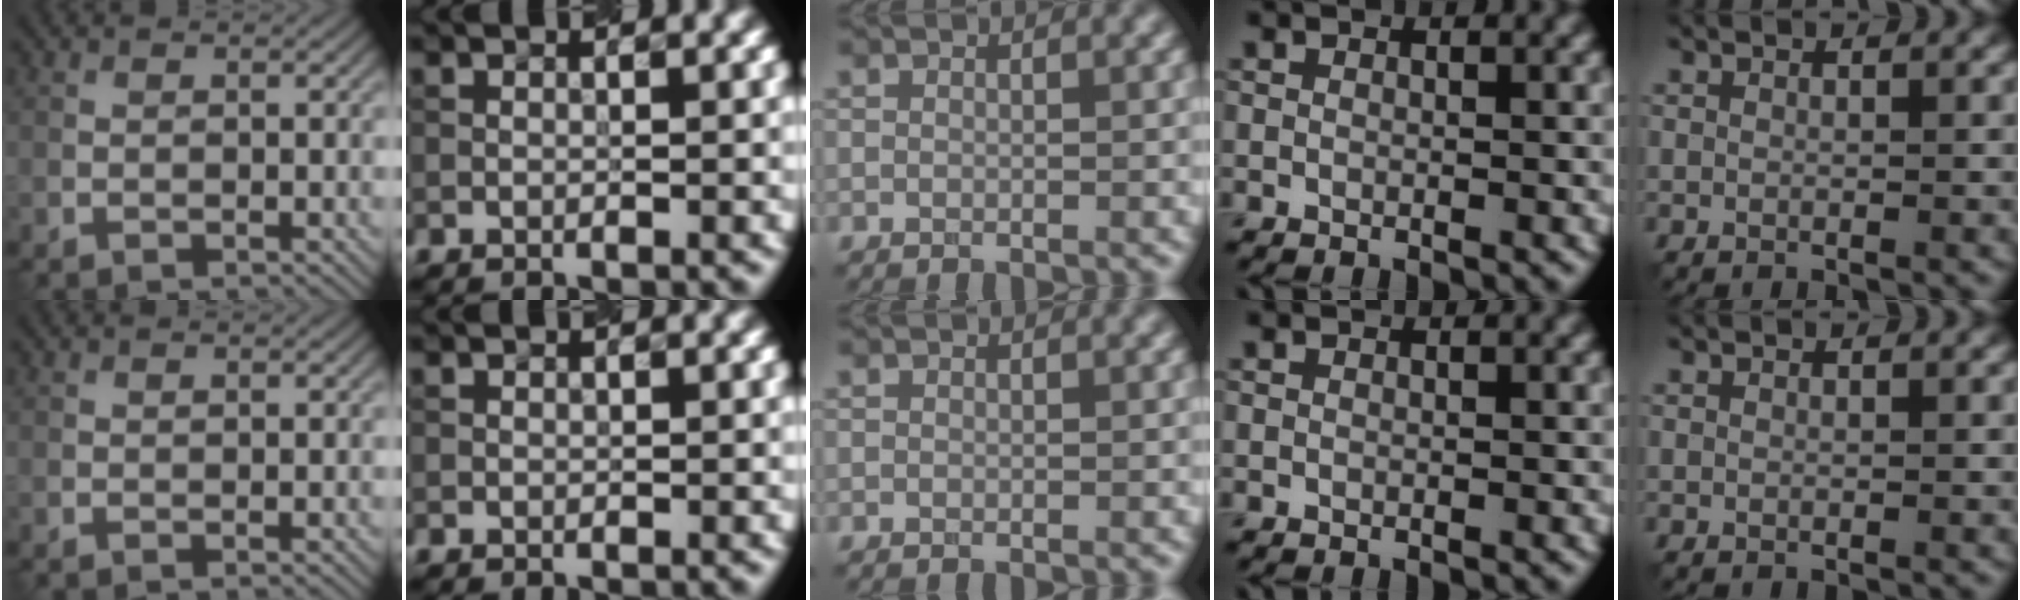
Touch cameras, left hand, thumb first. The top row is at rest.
{"index": {"total": 0.5, "force": [0.0, -0.2, -0.5], "torque": [0.003, 0.001, 0.006]}}